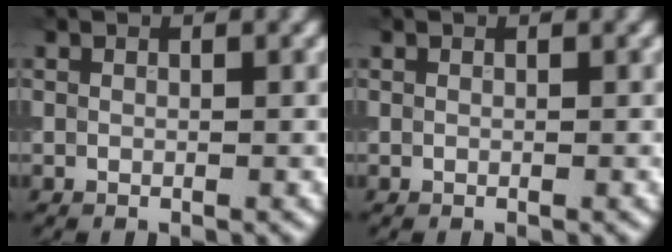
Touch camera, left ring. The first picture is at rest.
{"total": 0.0}